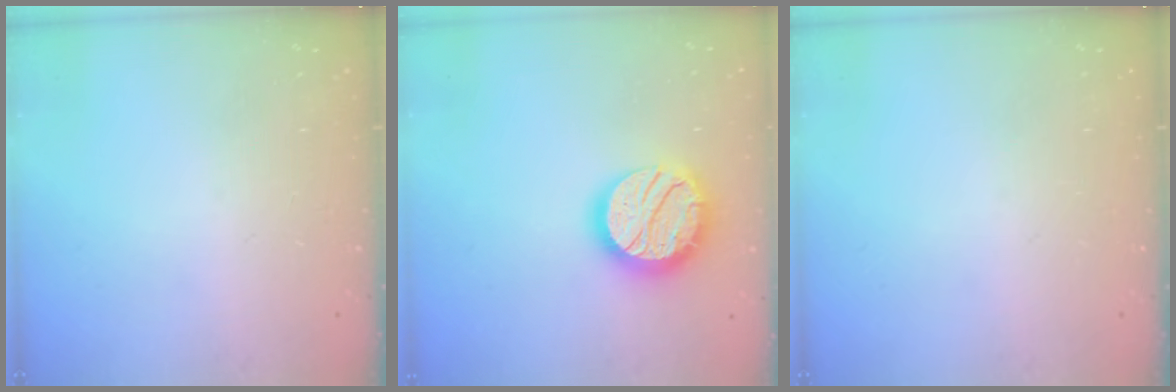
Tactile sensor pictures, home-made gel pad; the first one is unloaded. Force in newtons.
{"total": 19.5, "press": 19.4, "slide": 1.3}
{"total": 0.0}